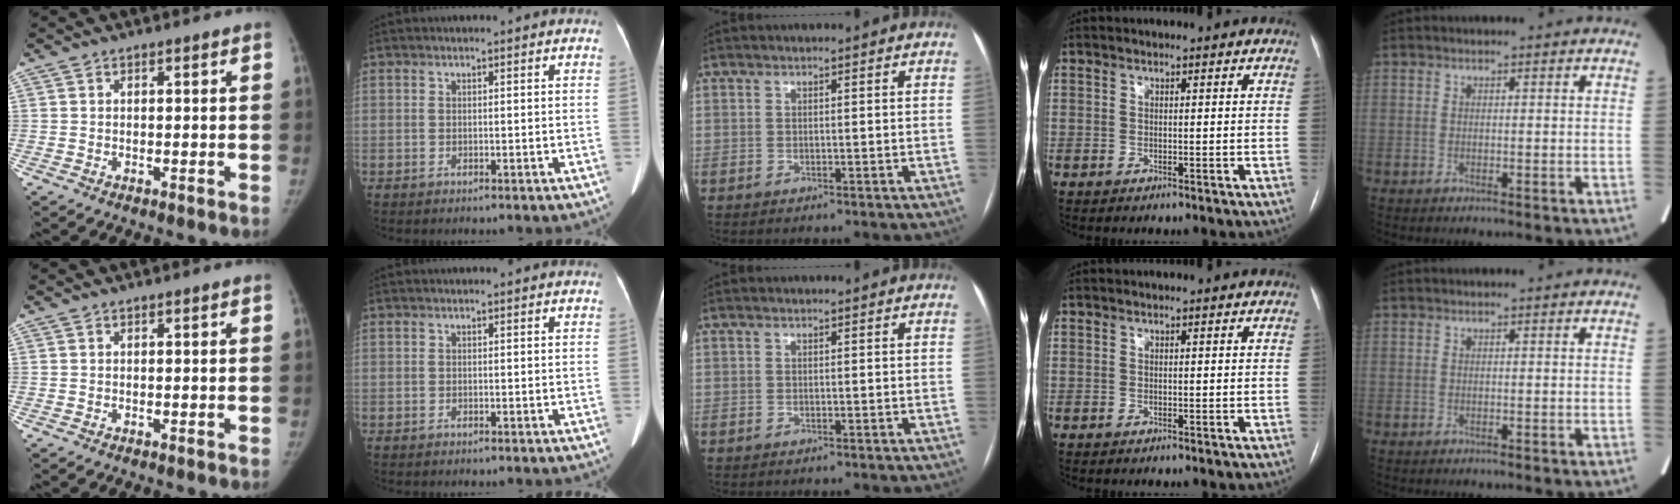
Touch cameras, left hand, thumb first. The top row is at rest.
{}